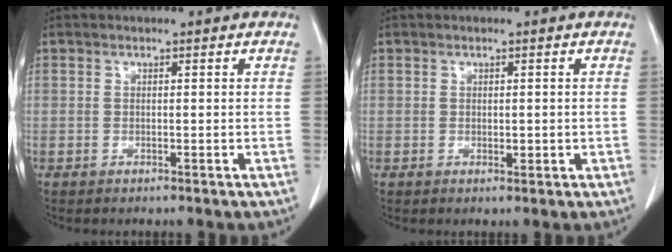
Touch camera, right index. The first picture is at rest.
{"total": 1.2, "force": [-0.1, 0.7, 0.9], "torque": [-0.011, -0.002, 0.001]}